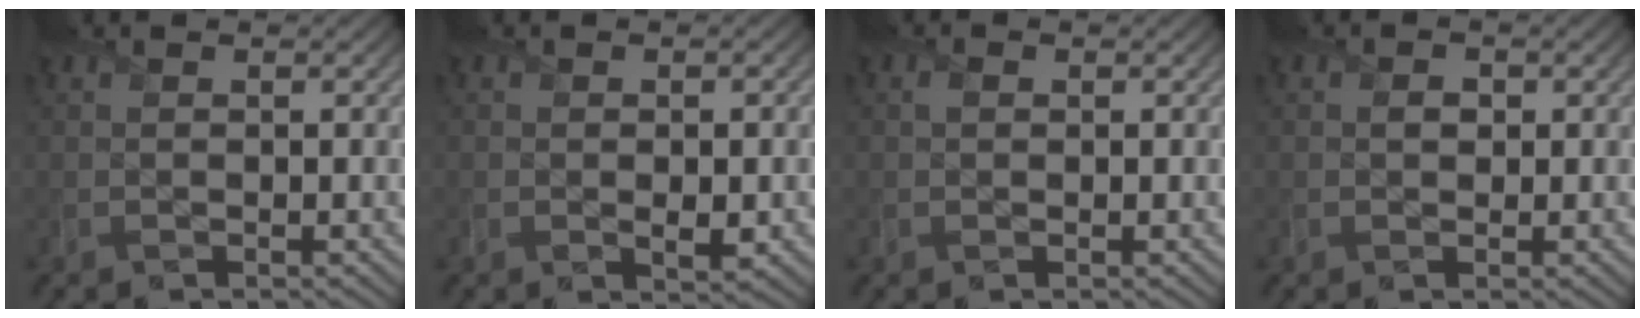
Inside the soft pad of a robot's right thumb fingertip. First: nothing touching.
{"total": 2.5, "force": [-0.6, 1.4, 2.0], "torque": [-0.027, -0.009, -0.003]}
{"total": 0.7, "force": [0.2, 0.6, 0.2], "torque": [-0.007, 0.000, 0.001]}
{"total": 1.0, "force": [0.1, 0.9, 0.5], "torque": [-0.007, -0.002, 0.000]}